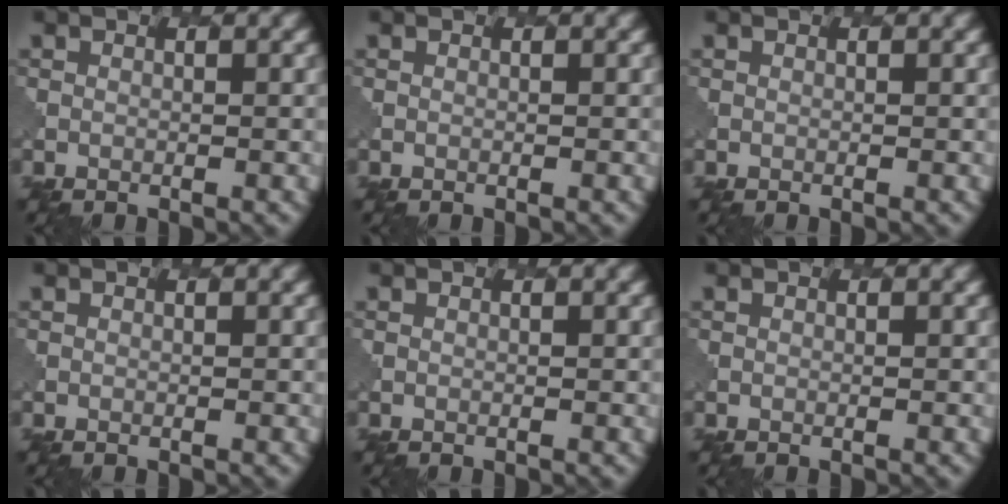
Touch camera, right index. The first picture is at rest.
{"total": 0.0}
{"total": 0.0}
{"total": 0.0}
{"total": 0.0}
{"total": 0.0}